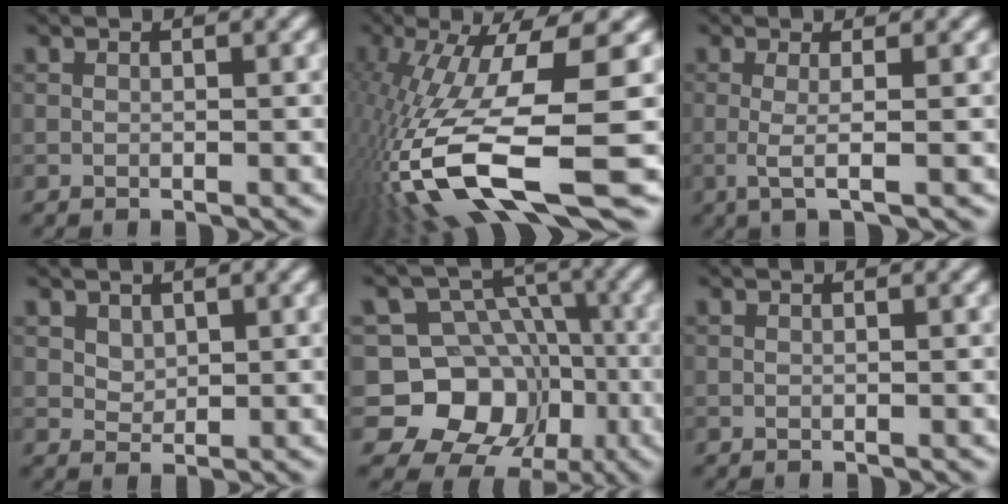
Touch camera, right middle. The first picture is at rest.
{"total": 15.7, "force": [-3.7, 4.0, 14.7], "torque": [-0.302, -0.019, -0.051]}
{"total": 2.5, "force": [-0.2, 0.5, 2.4], "torque": [-0.045, -0.007, -0.010]}
{"total": 1.5, "force": [0.9, 1.1, 0.6], "torque": [-0.012, -0.010, 0.026]}
{"total": 11.4, "force": [-3.0, 10.2, 4.2], "torque": [-0.068, 0.015, -0.085]}
{"total": 0.0}